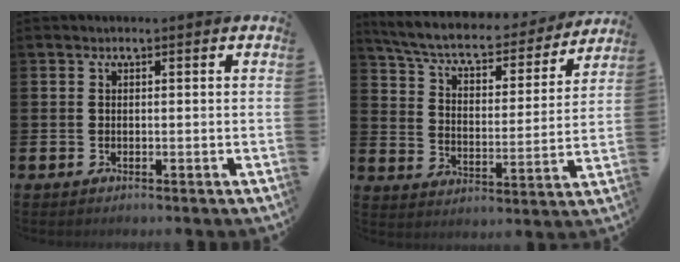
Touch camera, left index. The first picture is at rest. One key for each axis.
{"total": 7.3, "fx": 6.6, "fy": 1.7, "fz": 2.6, "tx": -0.087, "ty": -0.045, "tz": 0.109}